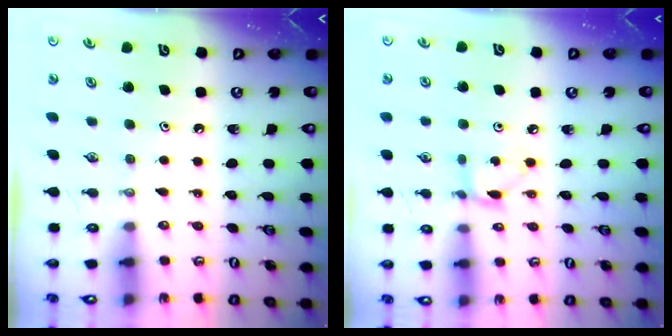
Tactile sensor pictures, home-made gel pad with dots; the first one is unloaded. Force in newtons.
{"total": 2.9, "press": 2.9, "slide": 0.4}